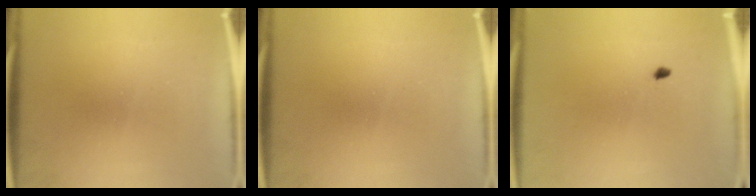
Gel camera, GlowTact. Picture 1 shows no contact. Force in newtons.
{"total": 0.0}
{"total": 0.6}